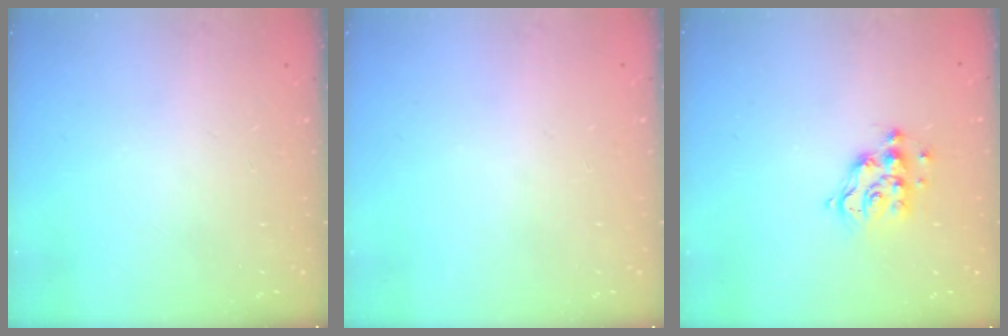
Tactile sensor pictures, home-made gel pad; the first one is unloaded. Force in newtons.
{"total": 0.7, "press": 0.7, "slide": 0.2}
{"total": 10.1, "press": 10.1, "slide": 0.3}